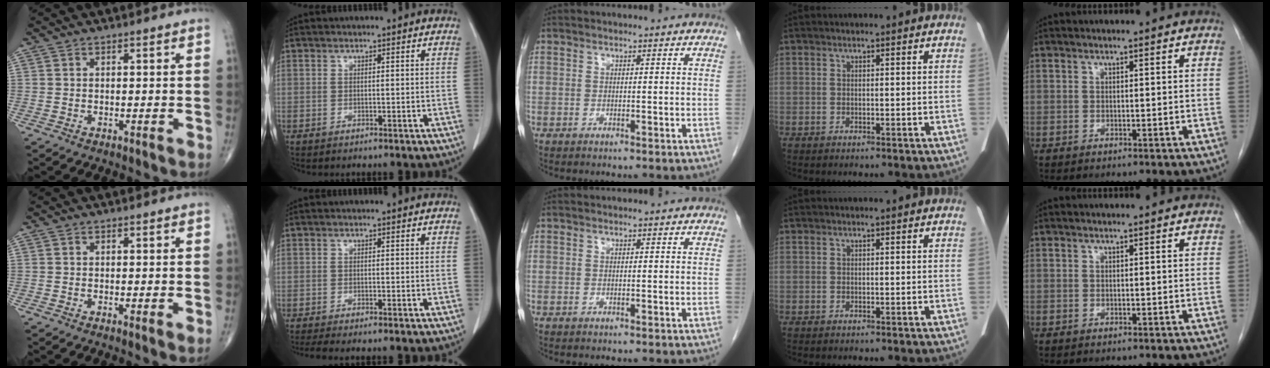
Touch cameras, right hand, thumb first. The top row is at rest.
{"thumb": {"total": 1.4, "force": [-0.1, 0.2, 1.3], "torque": [-0.027, -0.007, -0.005]}, "index": {"total": 1.9, "force": [-1.4, -0.1, 1.2], "torque": [-0.027, -0.006, -0.030]}}